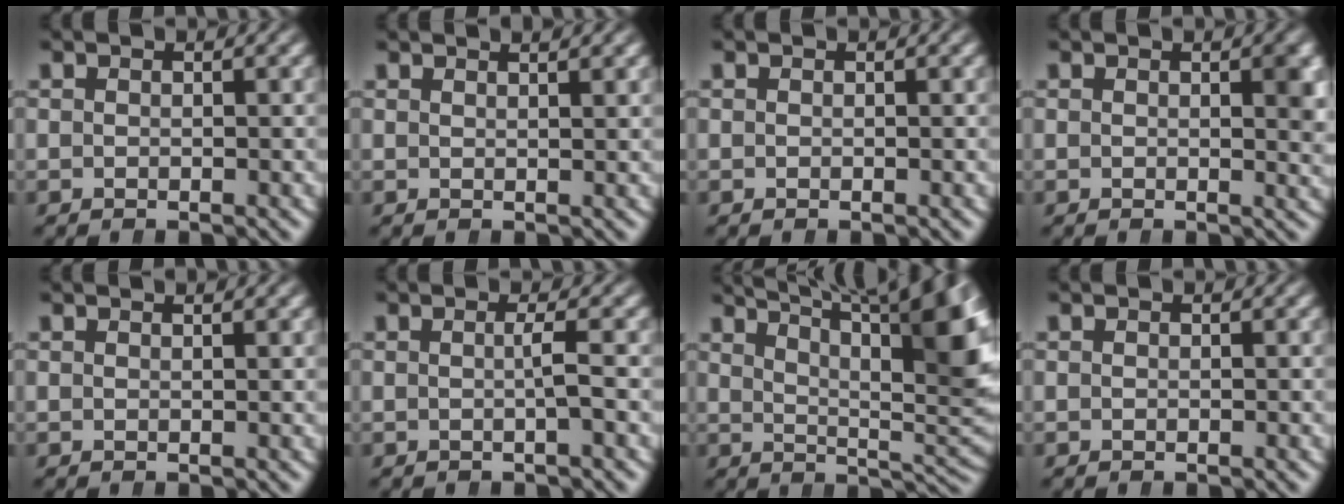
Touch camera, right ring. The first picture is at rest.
{"total": 1.4, "force": [1.3, -0.5, 0.2], "torque": [-0.003, -0.002, 0.021]}
{"total": 0.0}
{"total": 1.9, "force": [0.4, 0.4, 1.8], "torque": [-0.020, -0.007, 0.005]}
{"total": 0.7, "force": [0.6, -0.3, 0.0], "torque": [0.001, -0.001, 0.011]}
{"total": 1.2, "force": [-0.4, -0.6, 0.9], "torque": [-0.023, -0.001, -0.007]}
{"total": 13.5, "force": [6.2, 5.2, 10.9], "torque": [-0.118, 0.012, 0.088]}
{"total": 0.0}